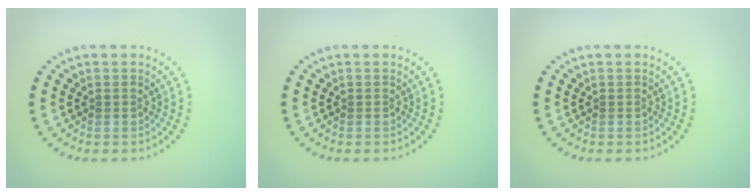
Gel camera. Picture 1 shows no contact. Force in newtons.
{"total": 0.0}
{"total": 0.0}